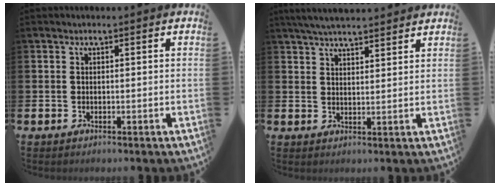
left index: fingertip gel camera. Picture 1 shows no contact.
{"total": 4.8, "force": [4.6, 0.4, 1.3], "torque": [-0.034, -0.015, 0.084]}